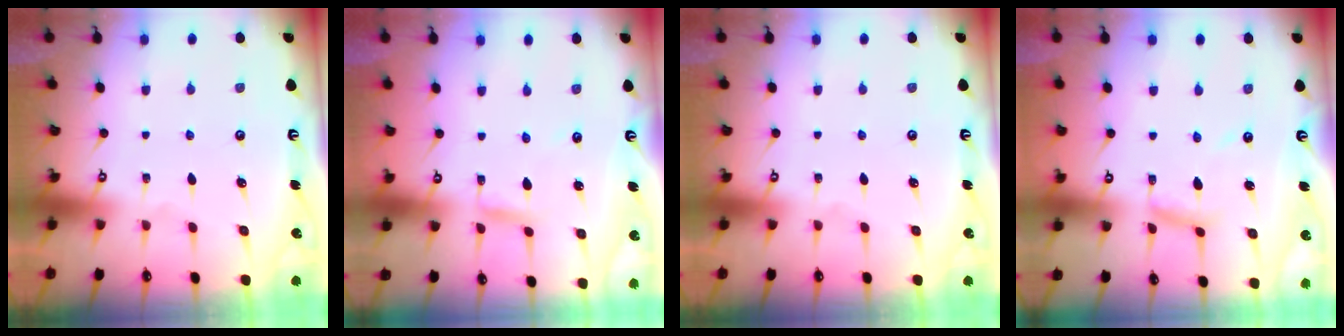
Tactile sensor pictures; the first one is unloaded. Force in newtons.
{"total": 3.1, "press": 3.1, "slide": 0.1}
{"total": 0.0}
{"total": 6.8, "press": 6.8, "slide": 0.4}